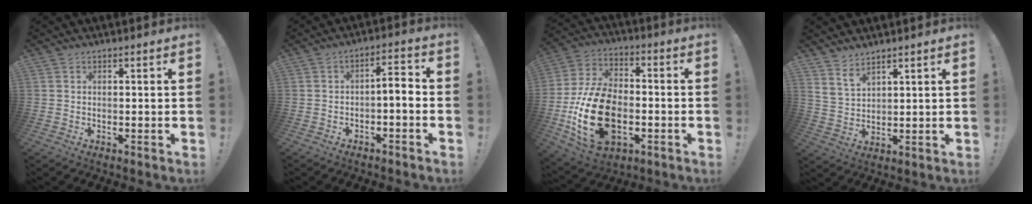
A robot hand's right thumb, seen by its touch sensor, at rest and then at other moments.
{"total": 4.5, "force": [-2.0, 1.4, 3.7], "torque": [-0.055, 0.005, -0.040]}
{"total": 22.9, "force": [-6.2, 14.7, 16.4], "torque": [-0.295, 0.035, -0.093]}
{"total": 5.1, "force": [4.6, 1.7, 1.5], "torque": [-0.026, -0.032, 0.085]}